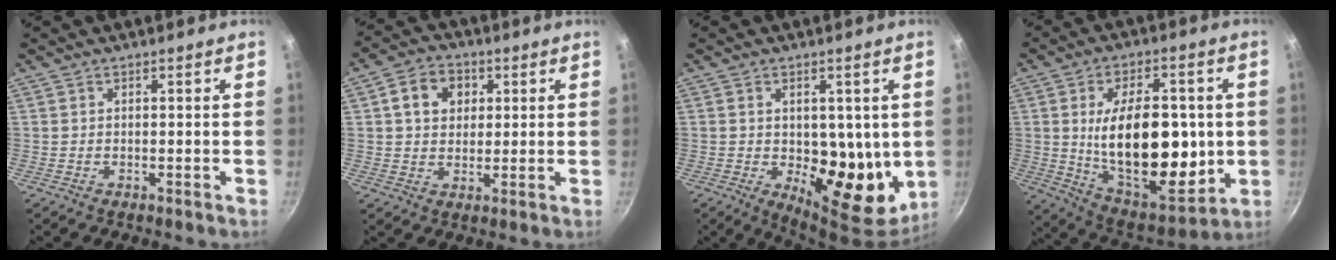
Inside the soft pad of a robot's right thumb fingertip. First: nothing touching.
{"total": 8.1, "force": [2.4, 6.5, 4.2], "torque": [-0.048, 0.005, 0.031]}
{"total": 13.2, "force": [0.5, 7.9, 10.6], "torque": [-0.100, -0.046, 0.021]}
{"total": 24.8, "force": [0.4, 13.8, 20.6], "torque": [-0.284, -0.019, 0.019]}